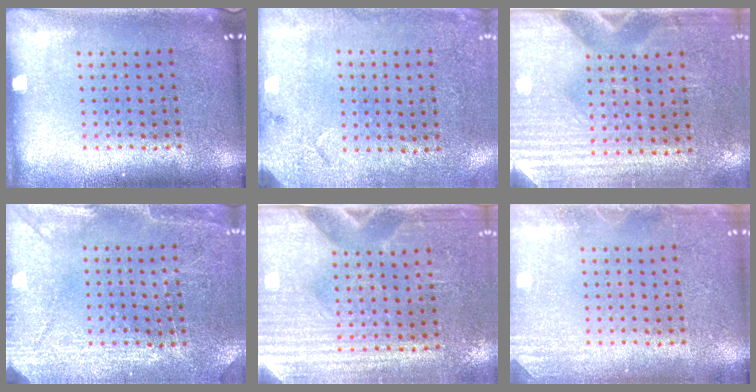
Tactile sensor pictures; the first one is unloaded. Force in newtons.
{"total": 2.7, "press": 2.2, "slide": 1.6}
{"total": 2.9, "press": 2.6, "slide": 1.5}
{"total": 2.9, "press": 2.8, "slide": 0.7}
{"total": 3.1, "press": 2.8, "slide": 1.4}
{"total": 1.6, "press": 1.6, "slide": 0.3}